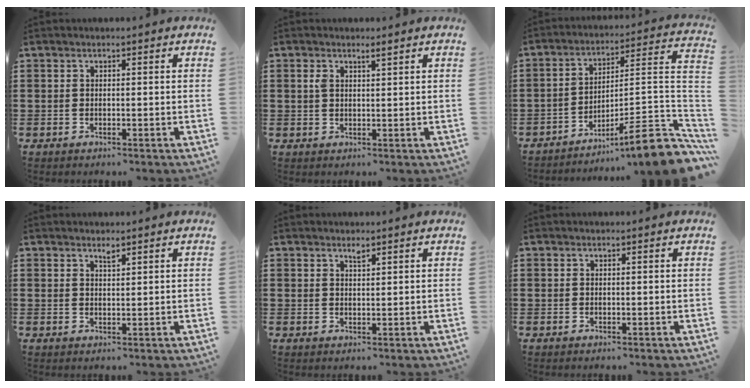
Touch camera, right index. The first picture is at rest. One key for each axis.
{"total": 1.9, "fx": 1.0, "fy": 0.6, "fz": 1.5, "tx": -0.033, "ty": 0.003, "tz": 0.016}
{"total": 10.1, "fx": -6.8, "fy": 0.3, "fz": 7.5, "tx": -0.103, "ty": -0.004, "tz": -0.130}
{"total": 1.3, "fx": 1.1, "fy": 0.2, "fz": 0.5, "tx": -0.012, "ty": 0.000, "tz": 0.021}
{"total": 1.2, "fx": 1.0, "fy": 0.3, "fz": 0.6, "tx": -0.014, "ty": 0.001, "tz": 0.018}
{"total": 0.0}